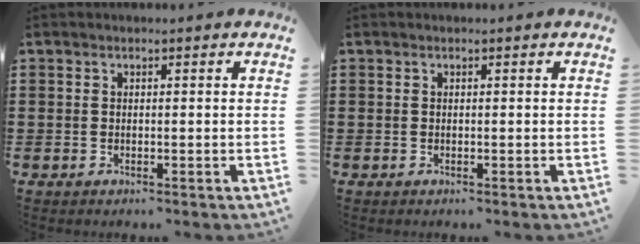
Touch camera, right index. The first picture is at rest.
{"total": 0.0}